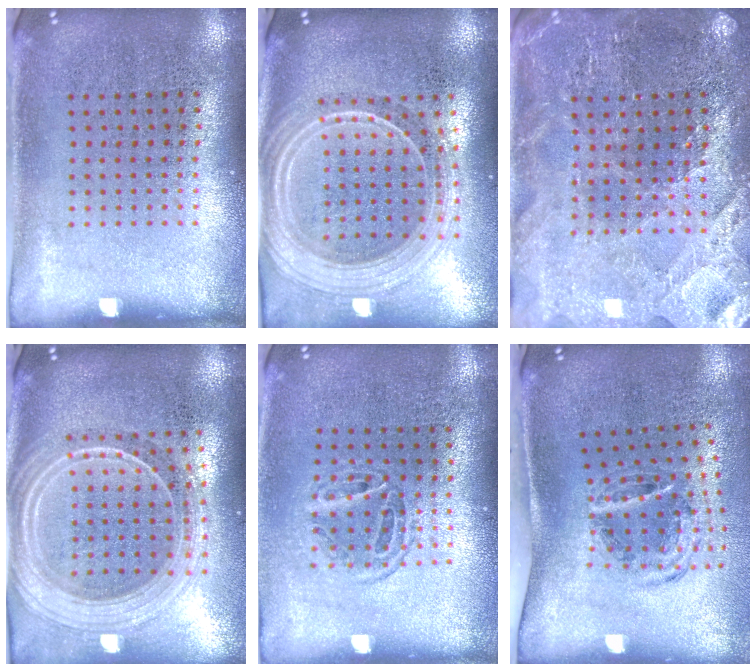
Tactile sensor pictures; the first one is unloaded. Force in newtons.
{"total": 2.5, "press": 2.1, "slide": 1.3}
{"total": 2.7, "press": 2.6, "slide": 0.4}
{"total": 2.5, "press": 2.1, "slide": 1.3}
{"total": 1.2, "press": 1.0, "slide": 0.5}
{"total": 1.2, "press": 1.0, "slide": 0.6}